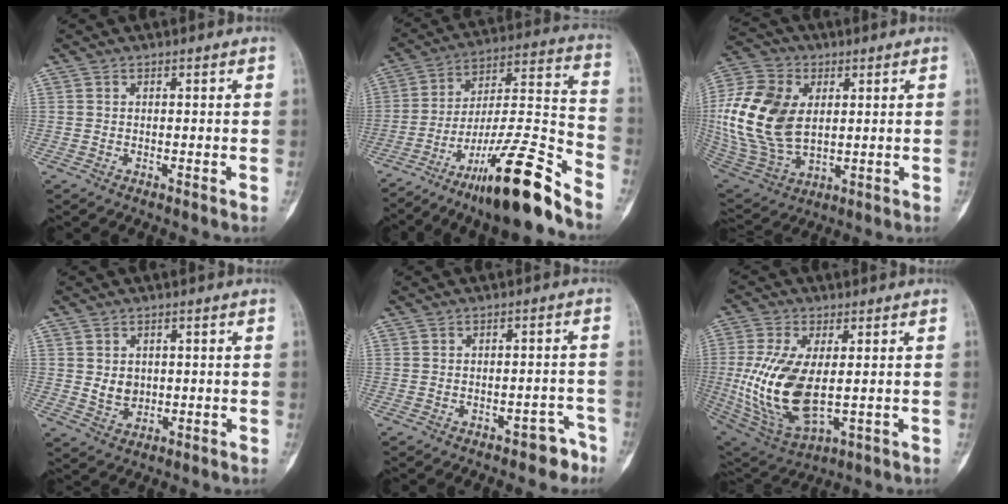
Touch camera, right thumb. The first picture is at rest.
{"total": 20.6, "force": [-14.7, 2.3, 14.2], "torque": [-0.244, 0.090, -0.246]}
{"total": 19.7, "force": [2.3, 13.0, 14.7], "torque": [-0.304, -0.010, 0.051]}
{"total": 3.9, "force": [0.4, 3.1, 2.2], "torque": [-0.024, -0.007, 0.018]}
{"total": 4.3, "force": [-3.1, 2.4, 1.8], "torque": [-0.006, 0.038, -0.036]}
{"total": 16.7, "force": [-0.3, 8.2, 14.6], "torque": [-0.303, -0.013, 0.014]}